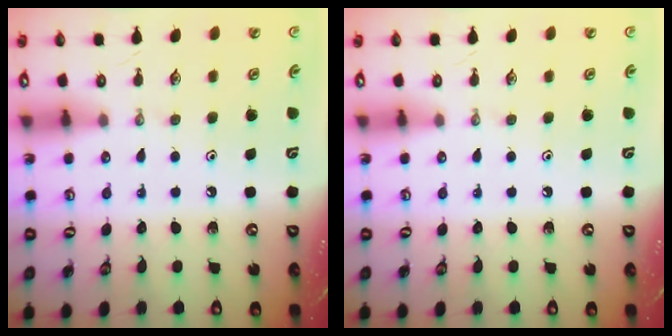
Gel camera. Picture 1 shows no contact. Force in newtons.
{"total": 0.0}